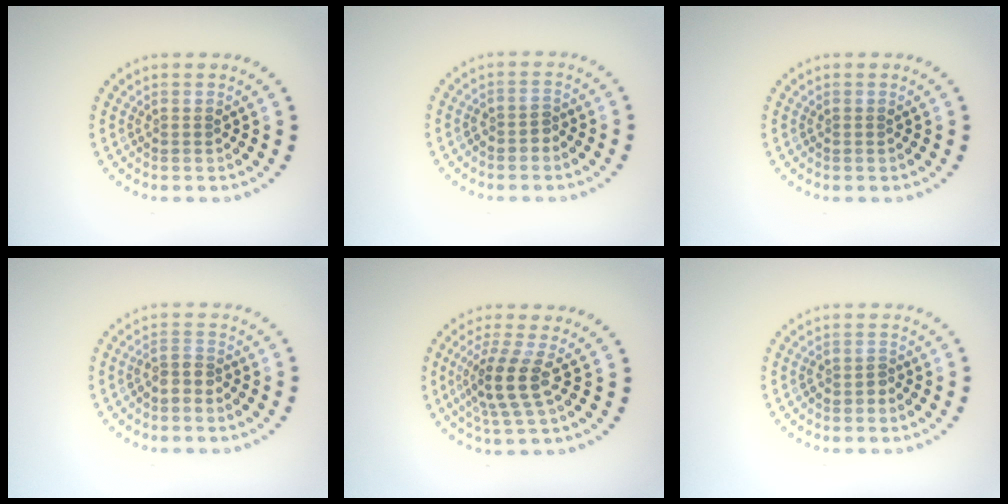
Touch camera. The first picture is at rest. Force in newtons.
{"total": 1.1, "press": 0.9, "slide": 0.5}
{"total": 0.0}
{"total": 1.6, "press": 1.1, "slide": 1.1}
{"total": 3.8, "press": 2.9, "slide": 2.4}
{"total": 1.1, "press": 0.9, "slide": 0.5}